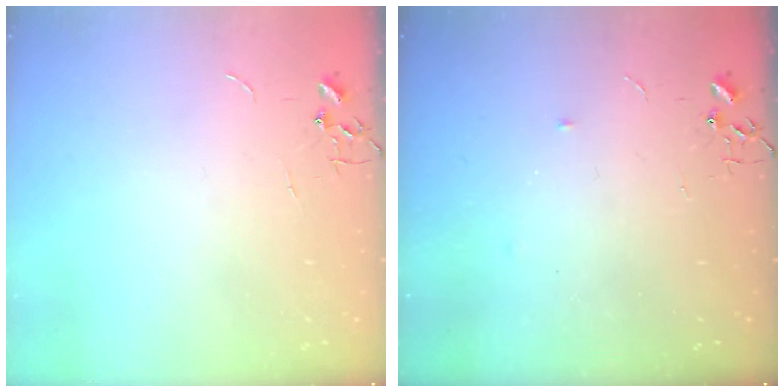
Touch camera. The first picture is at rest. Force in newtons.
{"total": 2.8, "press": 2.8, "slide": 0.4}